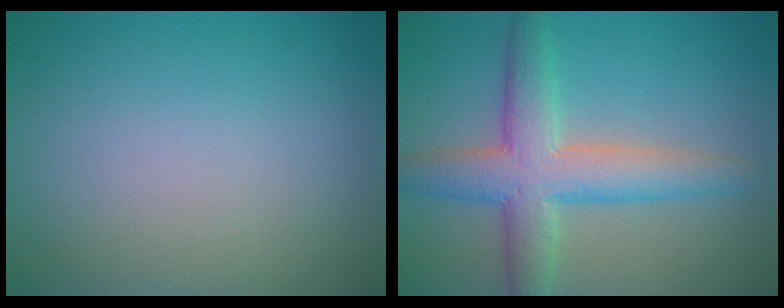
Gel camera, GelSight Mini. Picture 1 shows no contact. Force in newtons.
{"total": 6.8, "press": 6.8, "slide": 0.1}